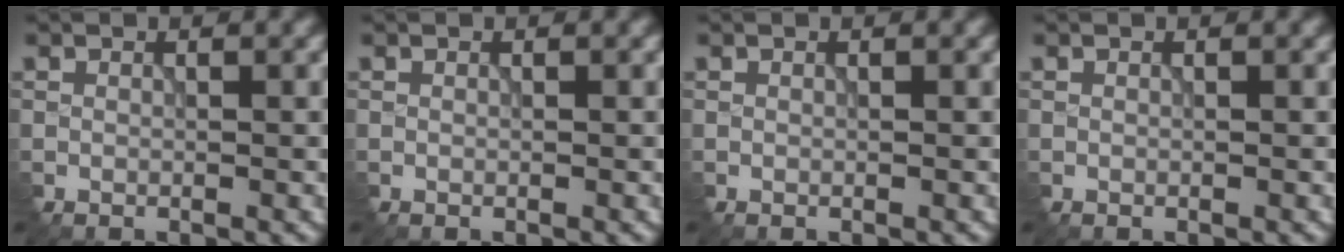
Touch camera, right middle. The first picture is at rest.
{"total": 0.0}
{"total": 0.0}
{"total": 0.0}